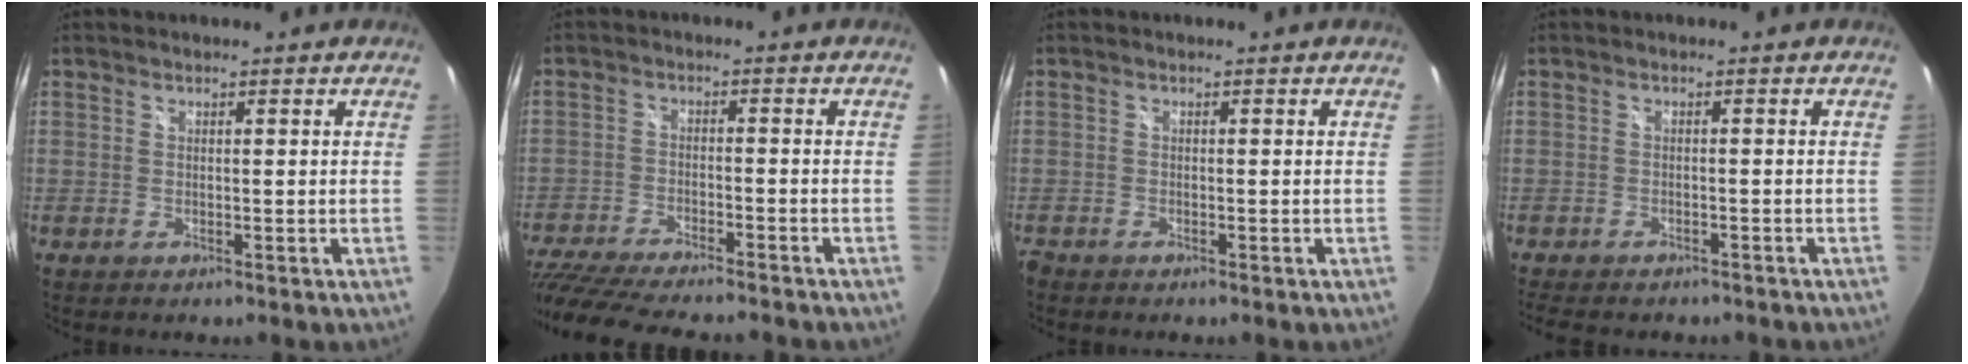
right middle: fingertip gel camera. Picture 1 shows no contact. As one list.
[{"total": 17.3, "force": [-14.9, 3.1, 8.3], "torque": [-0.174, -0.042, -0.241]}, {"total": 1.2, "force": [-1.1, 0.4, 0.2], "torque": [-0.007, -0.005, -0.025]}, {"total": 7.9, "force": [-6.5, 2.9, 3.5], "torque": [-0.077, -0.021, -0.093]}]